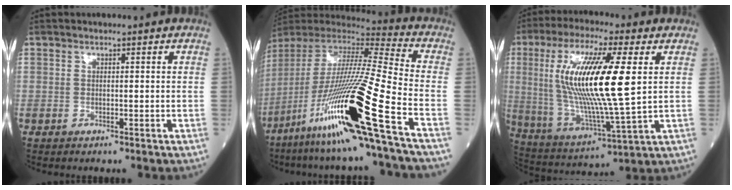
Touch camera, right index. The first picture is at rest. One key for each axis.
{"total": 26.2, "fx": -12.4, "fy": -0.9, "fz": 23.0, "tx": -0.449, "ty": -0.056, "tz": -0.237}
{"total": 19.3, "fx": 3.6, "fy": 2.2, "fz": 18.8, "tx": -0.384, "ty": -0.005, "tz": 0.064}